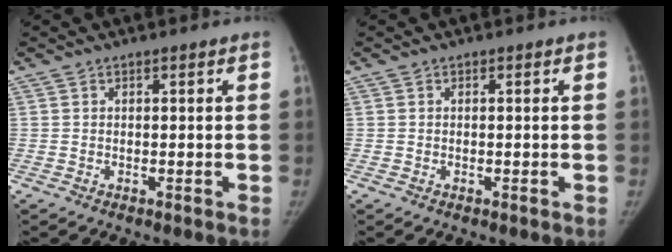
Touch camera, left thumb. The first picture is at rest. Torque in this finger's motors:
{"motor_torque": [0.03, 0.02, 0.00, -0.01, 0.00]}